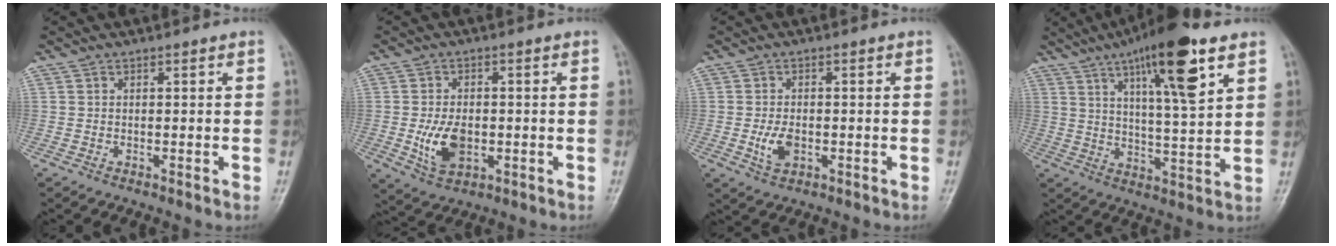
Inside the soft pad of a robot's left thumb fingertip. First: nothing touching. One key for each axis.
{"total": 8.0, "fx": -1.4, "fy": 5.1, "fz": 6.1, "tx": -0.100, "ty": -0.003, "tz": -0.017}
{"total": 4.5, "fx": -1.0, "fy": 2.8, "fz": 3.4, "tx": -0.065, "ty": 0.000, "tz": -0.016}
{"total": 16.6, "fx": 8.6, "fy": 3.6, "fz": 13.7, "tx": -0.209, "ty": -0.031, "tz": 0.139}